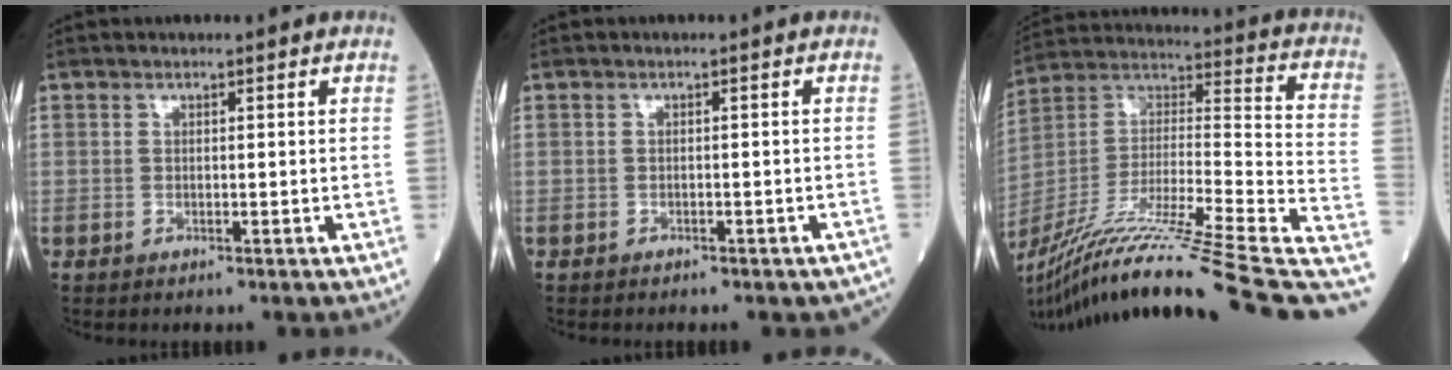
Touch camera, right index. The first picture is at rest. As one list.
[{"total": 4.9, "force": [-4.2, 1.8, 1.8], "torque": [-0.013, 0.003, -0.042]}, {"total": 32.3, "force": [-24.1, 0.9, 21.5], "torque": [-0.293, -0.014, -0.386]}]